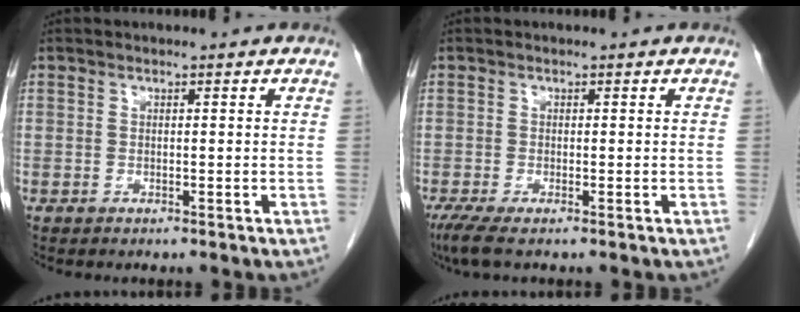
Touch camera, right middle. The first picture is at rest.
{"total": 2.7, "force": [-1.8, 0.3, 2.0], "torque": [-0.044, -0.012, -0.037]}